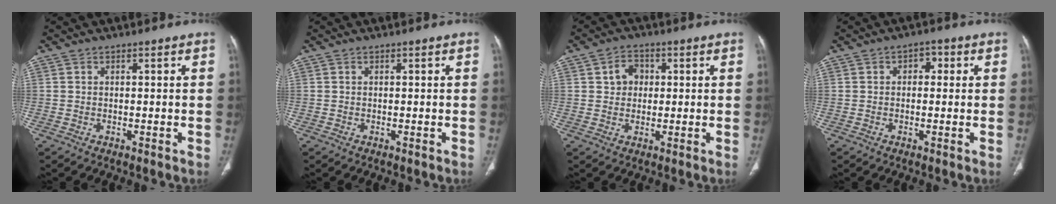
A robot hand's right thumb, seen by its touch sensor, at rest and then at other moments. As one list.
[{"total": 0.0}, {"total": 4.4, "force": [1.0, 3.7, 2.2], "torque": [-0.015, 0.005, 0.013]}, {"total": 2.9, "force": [0.7, 2.0, 2.0], "torque": [-0.011, 0.007, 0.004]}]